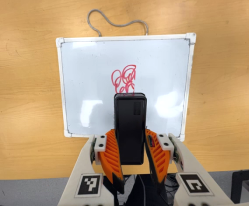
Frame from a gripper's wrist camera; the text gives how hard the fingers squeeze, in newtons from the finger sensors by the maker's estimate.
{"total": 8.2, "left": 5.9, "right": 10.5}